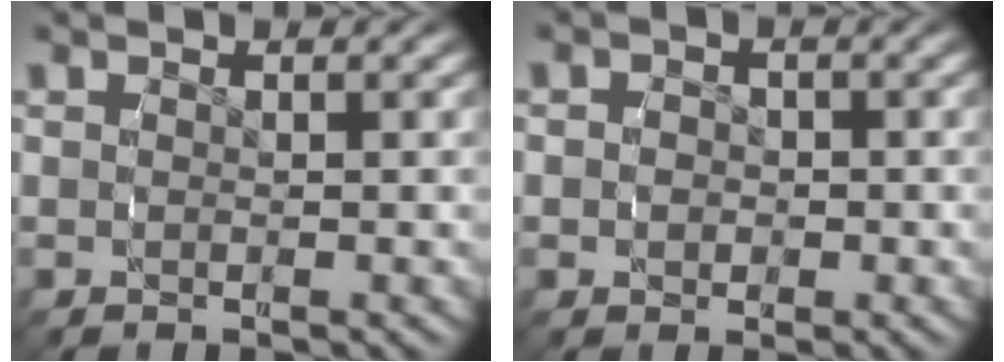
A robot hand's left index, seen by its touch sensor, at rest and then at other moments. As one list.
[{"total": 2.1, "force": [-0.3, 2.0, 0.6], "torque": [-0.012, -0.002, -0.008]}]